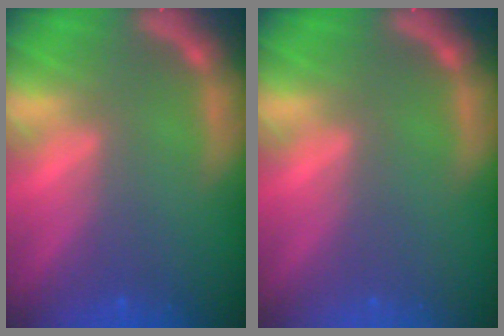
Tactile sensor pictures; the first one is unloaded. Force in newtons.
{"total": 0.0}